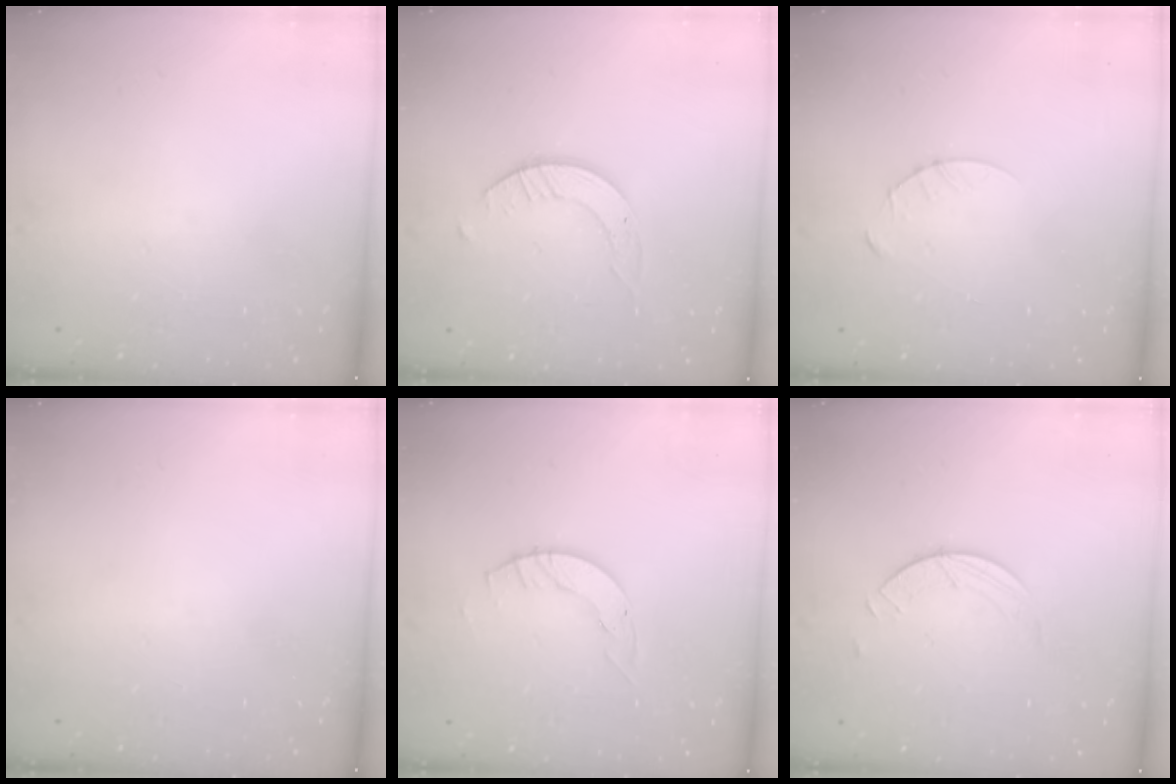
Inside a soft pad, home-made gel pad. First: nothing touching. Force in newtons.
{"total": 2.9, "press": 2.9, "slide": 0.3}
{"total": 3.8, "press": 3.8, "slide": 0.3}
{"total": 0.0}
{"total": 2.1, "press": 2.1, "slide": 0.3}
{"total": 2.5, "press": 2.4, "slide": 0.2}